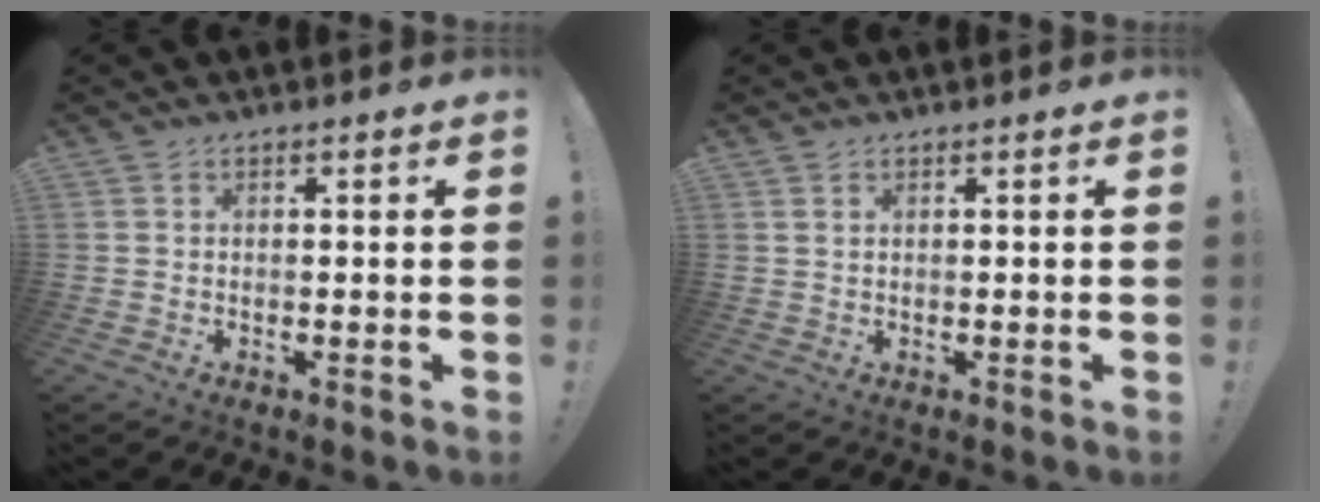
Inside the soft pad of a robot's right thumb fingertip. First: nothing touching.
{"total": 1.0, "force": [0.7, 0.3, 0.7], "torque": [-0.010, -0.002, 0.012]}